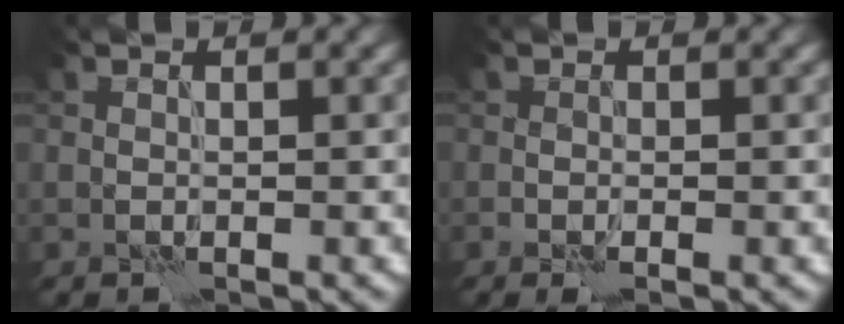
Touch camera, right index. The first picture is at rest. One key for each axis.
{"total": 1.0, "fx": -0.4, "fy": 0.4, "fz": 0.9, "tx": -0.018, "ty": -0.003, "tz": -0.010}